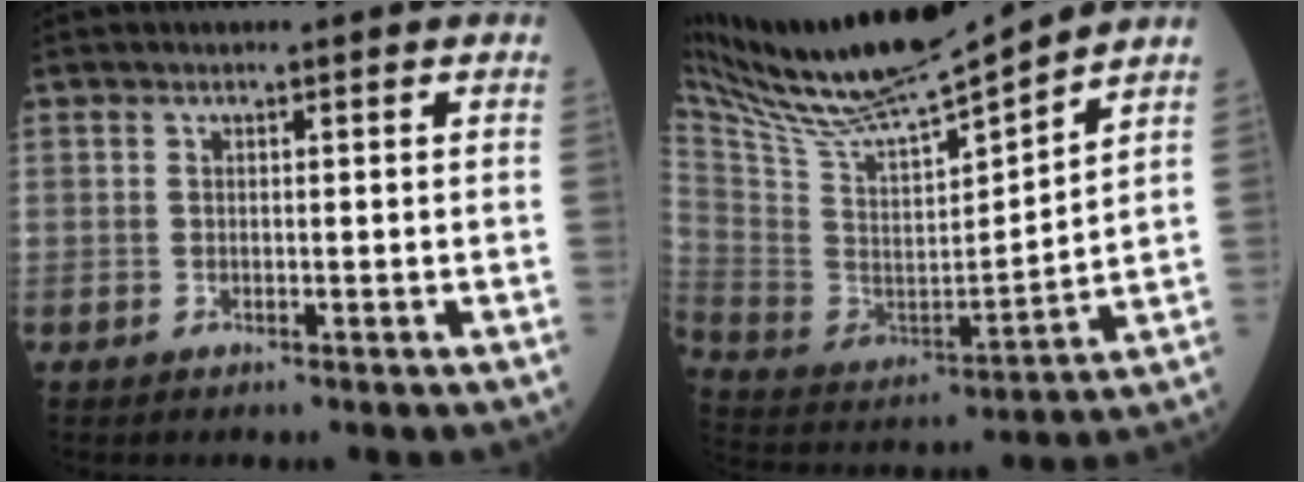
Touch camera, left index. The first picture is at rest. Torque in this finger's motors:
{"motor_torque": [0.90, -1.24, 0.15, 0.04]}